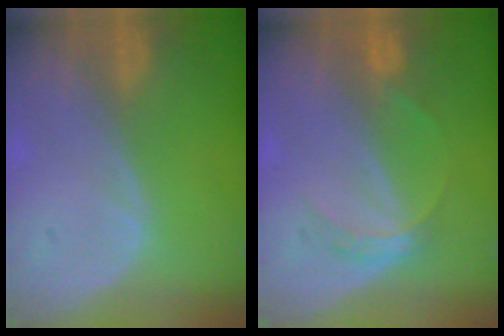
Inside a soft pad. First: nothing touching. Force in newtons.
{"total": 3.1, "press": 3.1, "slide": 0.5}